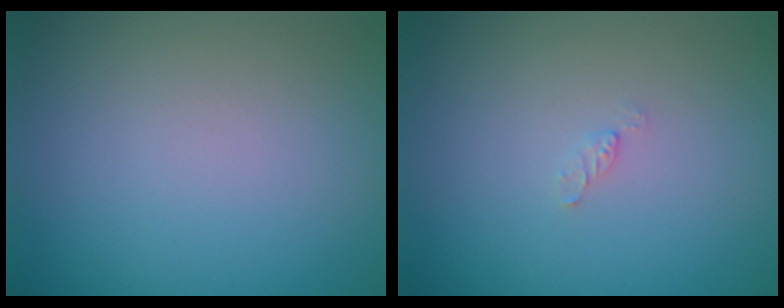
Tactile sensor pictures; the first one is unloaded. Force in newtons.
{"total": 0.6, "press": 0.6, "slide": 0.1}